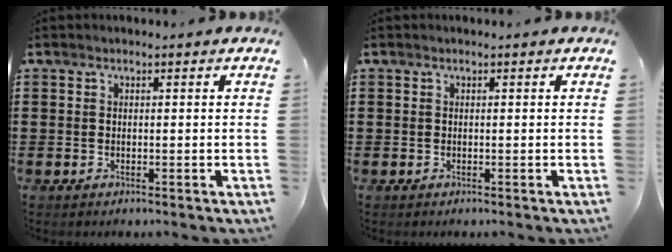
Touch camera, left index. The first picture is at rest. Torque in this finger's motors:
{"motor_torque": [0.00, 0.00, 0.00, -0.01]}